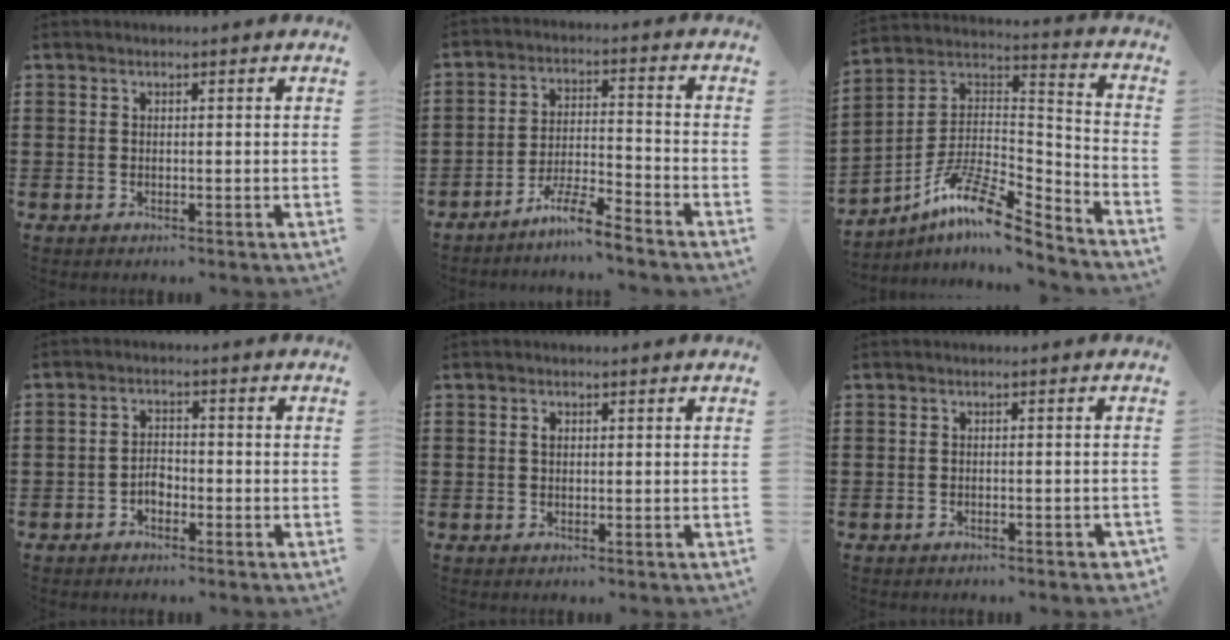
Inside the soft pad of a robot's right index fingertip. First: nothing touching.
{"total": 5.9, "force": [-5.4, 0.0, 2.5], "torque": [-0.058, -0.003, -0.105]}
{"total": 11.0, "force": [-8.1, 2.5, 7.1], "torque": [-0.148, 0.005, -0.165]}
{"total": 2.3, "force": [-1.3, 1.5, 1.3], "torque": [-0.027, 0.004, -0.027]}
{"total": 0.9, "force": [0.2, 0.6, 0.7], "torque": [-0.015, 0.002, 0.004]}
{"total": 0.9, "force": [-0.8, 0.1, 0.5], "torque": [-0.011, -0.003, -0.015]}